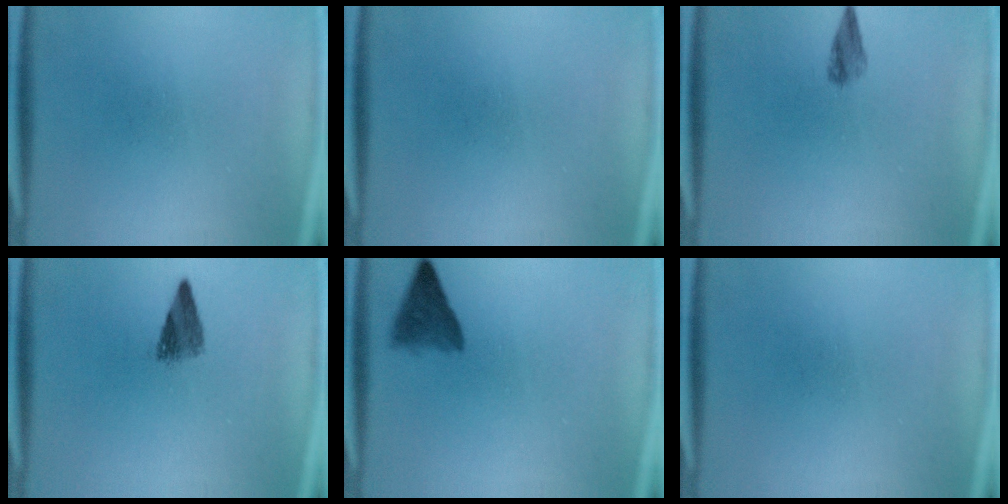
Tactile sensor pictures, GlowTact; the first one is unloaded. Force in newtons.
{"total": 0.0}
{"total": 2.0}
{"total": 3.5}
{"total": 4.2}
{"total": 0.0}